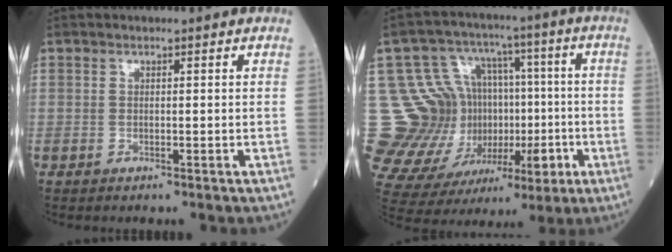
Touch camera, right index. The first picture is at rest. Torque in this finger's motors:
{"motor_torque": [-0.13, 0.03, -0.06, -0.08]}